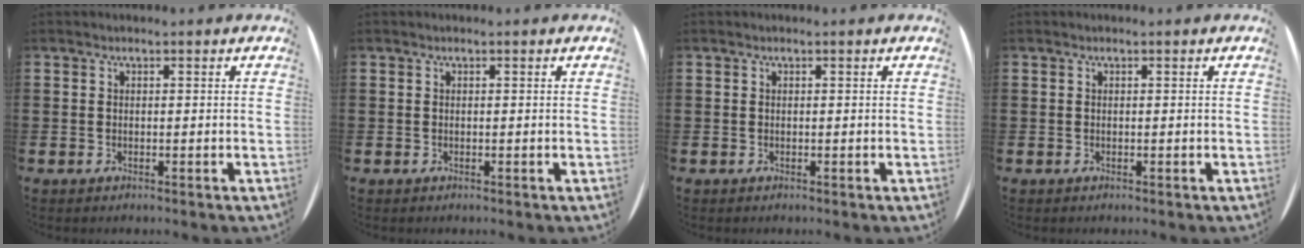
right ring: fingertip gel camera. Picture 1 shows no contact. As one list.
[{"total": 0.0}, {"total": 0.0}, {"total": 0.0}]